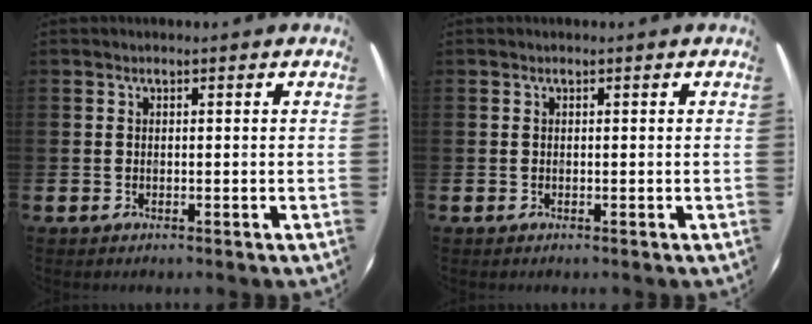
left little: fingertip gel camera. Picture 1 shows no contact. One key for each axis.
{"total": 0.0}